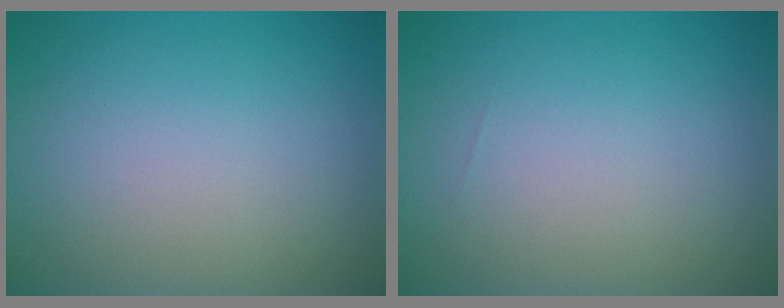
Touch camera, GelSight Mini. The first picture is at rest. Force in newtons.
{"total": 0.0}